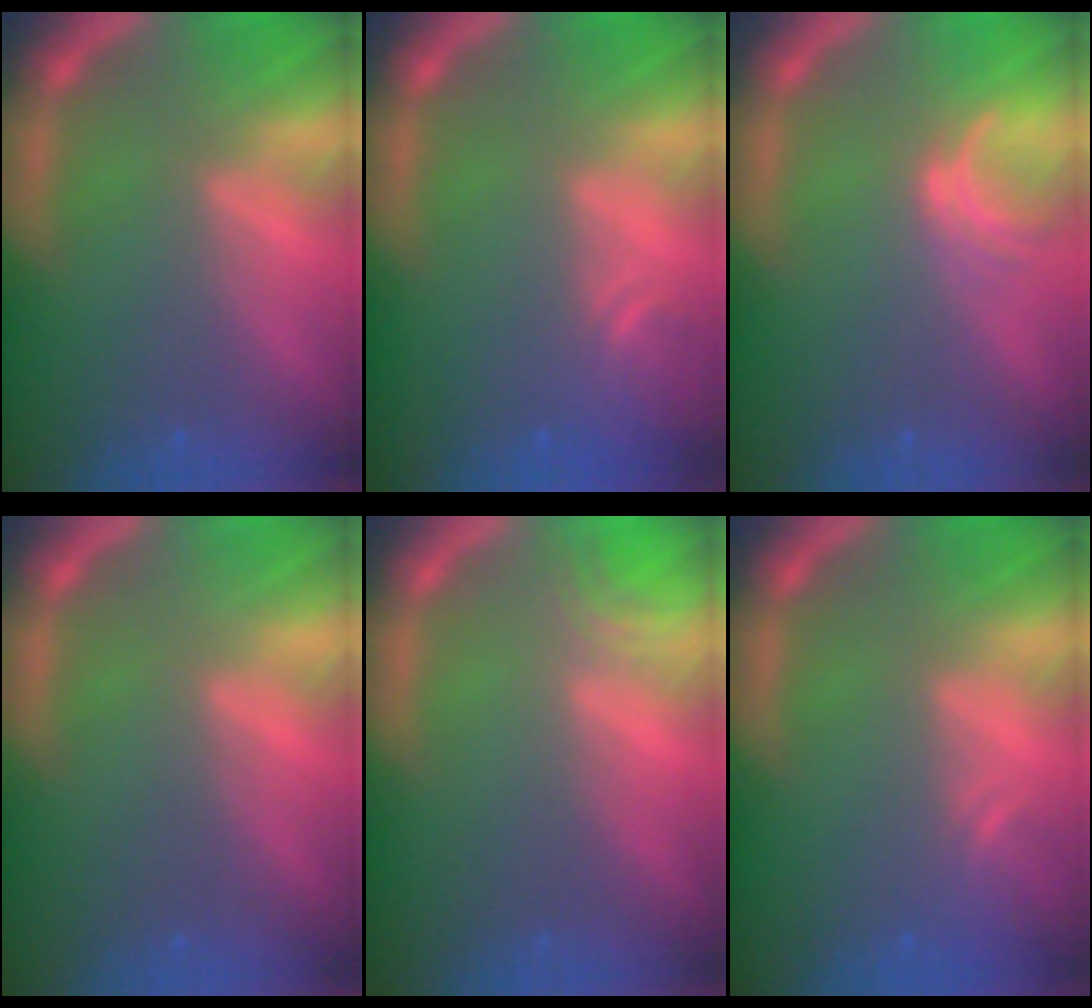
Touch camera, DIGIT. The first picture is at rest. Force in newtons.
{"total": 1.9}
{"total": 2.0}
{"total": 0.0}
{"total": 1.5}
{"total": 1.5}